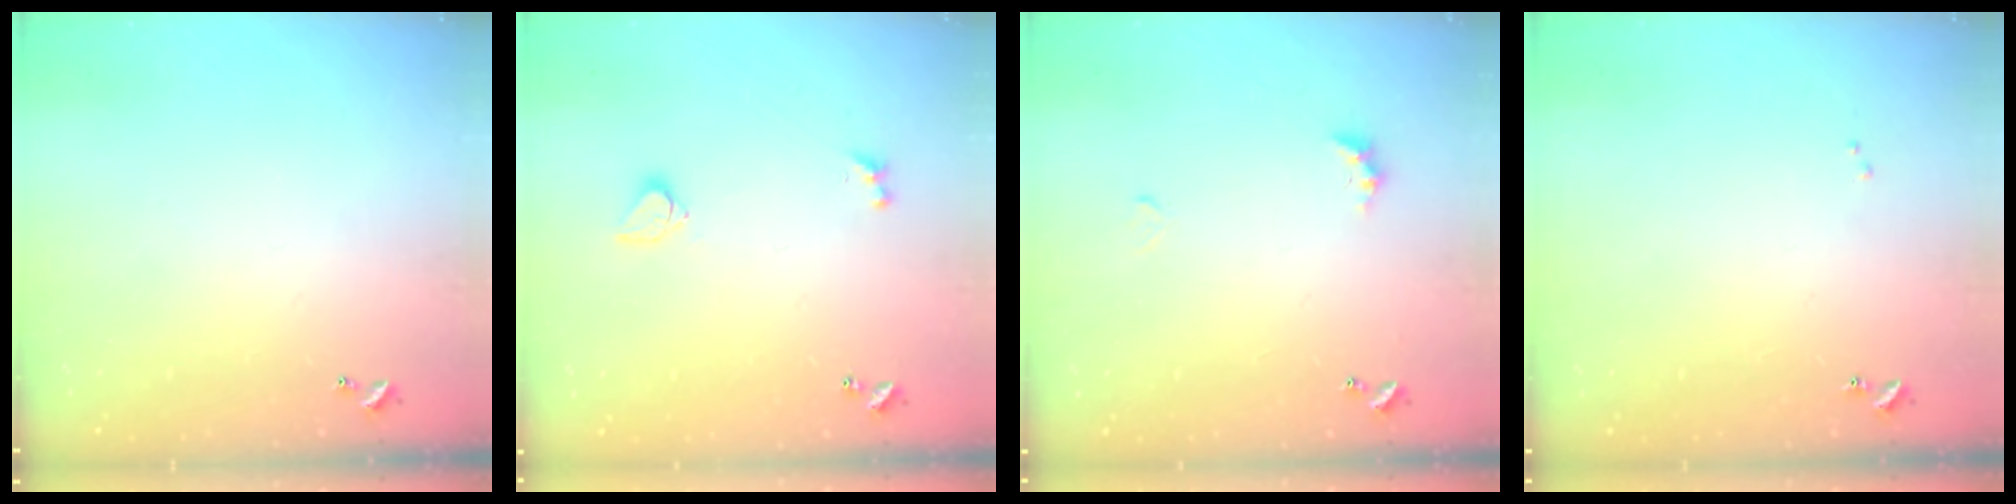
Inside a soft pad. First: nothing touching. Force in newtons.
{"total": 3.0, "press": 2.9, "slide": 0.8}
{"total": 2.6, "press": 2.5, "slide": 0.7}
{"total": 0.0}